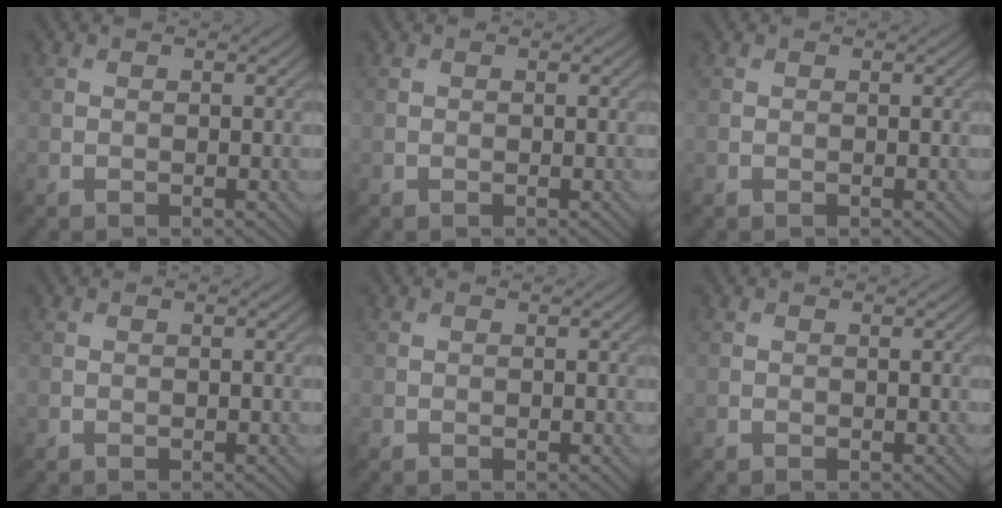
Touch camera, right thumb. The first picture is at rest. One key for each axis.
{"total": 0.0}
{"total": 0.0}
{"total": 0.0}
{"total": 0.0}
{"total": 0.0}